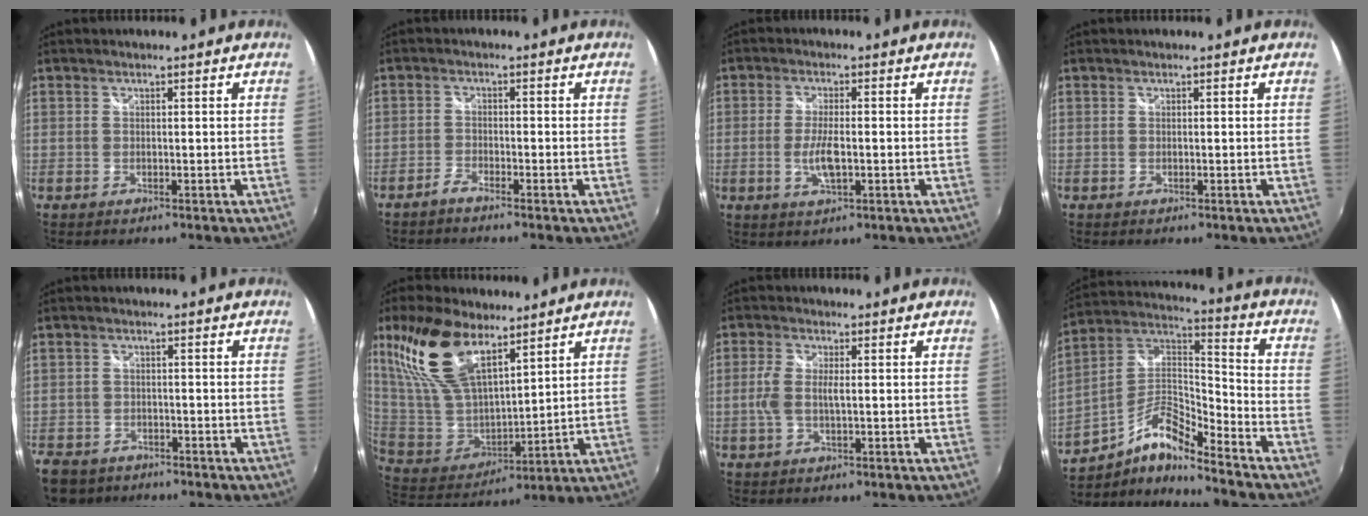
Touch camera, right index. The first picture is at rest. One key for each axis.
{"total": 2.0, "fx": -1.9, "fy": 0.4, "fz": 0.6, "tx": -0.023, "ty": 0.000, "tz": -0.042}
{"total": 5.3, "fx": -1.1, "fy": 1.6, "fz": 4.9, "tx": -0.099, "ty": -0.007, "tz": -0.021}
{"total": 0.0}
{"total": 7.4, "fx": -5.4, "fy": 4.7, "fz": 2.0, "tx": -0.066, "ty": 0.002, "tz": -0.096}
{"total": 18.8, "fx": 11.1, "fy": 8.9, "fz": 12.3, "tx": -0.261, "ty": 0.029, "tz": 0.237}
{"total": 4.6, "fx": -0.2, "fy": 1.7, "fz": 4.3, "tx": -0.089, "ty": 0.000, "tz": -0.004}
{"total": 12.8, "fx": -8.5, "fy": 3.4, "fz": 8.9, "tx": -0.182, "ty": 0.008, "tz": -0.168}